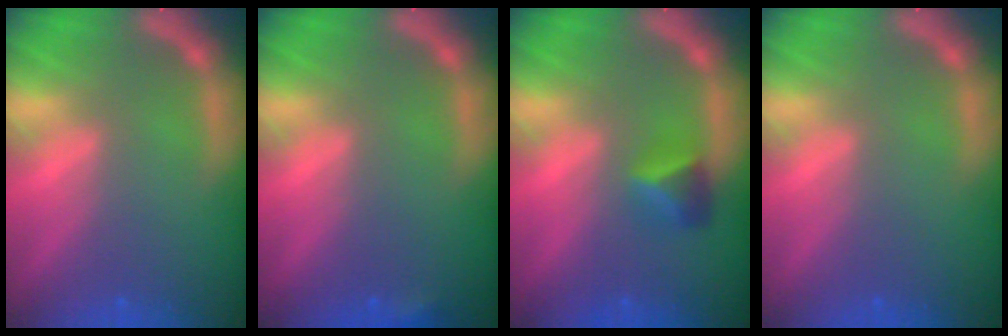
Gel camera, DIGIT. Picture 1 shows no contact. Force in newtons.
{"total": 0.9}
{"total": 2.4}
{"total": 0.0}